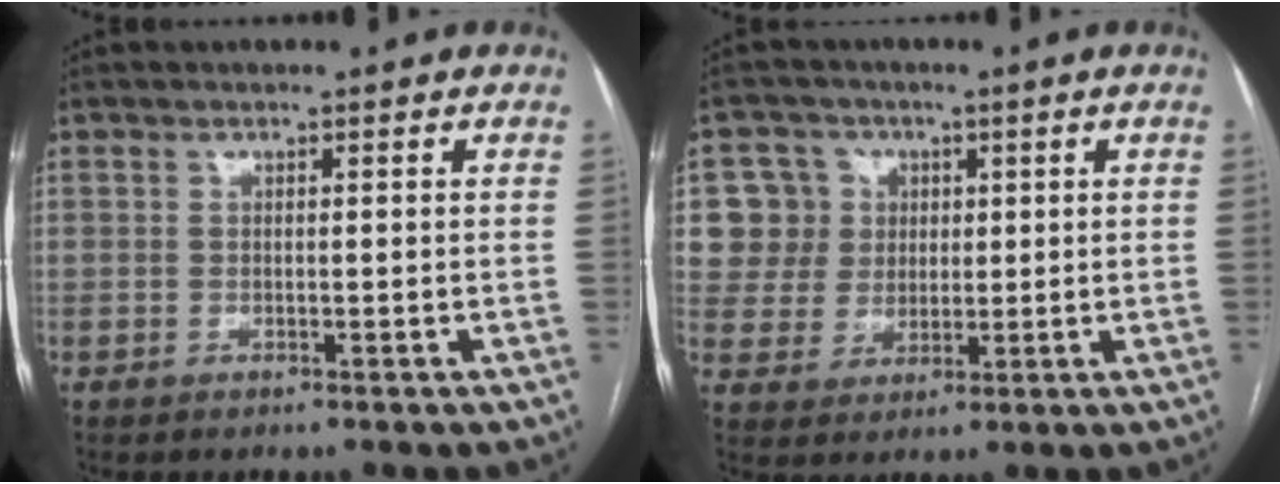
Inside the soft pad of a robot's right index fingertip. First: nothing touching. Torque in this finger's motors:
{"motor_torque": [0.09, 0.08, -0.08, -0.01]}